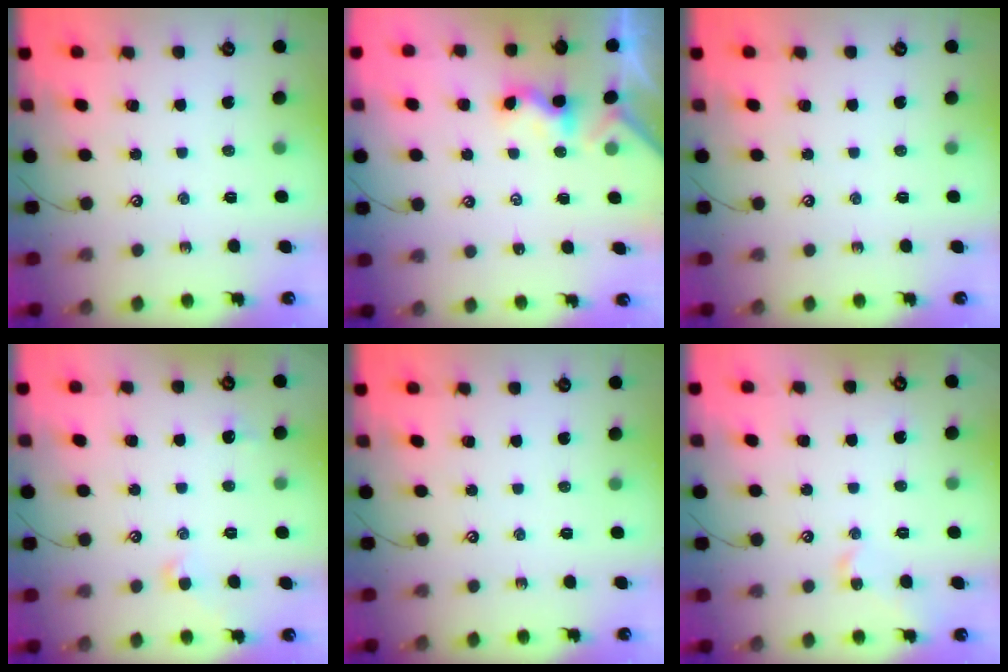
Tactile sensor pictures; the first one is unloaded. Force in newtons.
{"total": 1.7, "press": 1.6, "slide": 0.5}
{"total": 0.0}
{"total": 1.1, "press": 0.9, "slide": 0.5}
{"total": 0.0}
{"total": 1.6, "press": 1.5, "slide": 0.6}